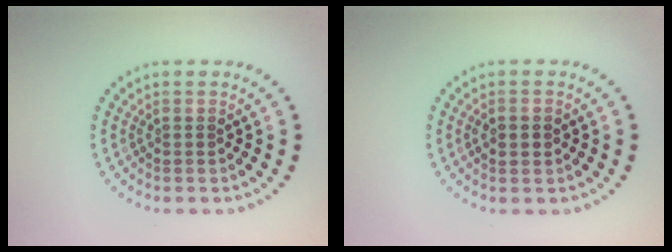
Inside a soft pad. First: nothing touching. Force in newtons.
{"total": 2.0, "press": 1.9, "slide": 0.3}